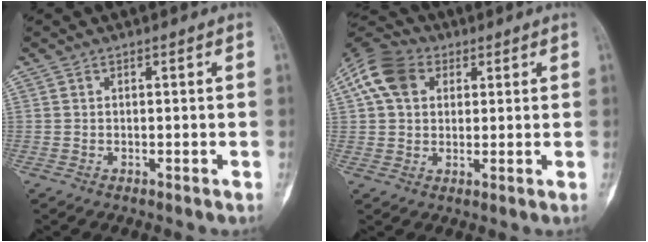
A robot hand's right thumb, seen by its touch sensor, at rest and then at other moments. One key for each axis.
{"total": 10.0, "fx": 3.8, "fy": 7.0, "fz": 6.2, "tx": -0.118, "ty": 0.015, "tz": 0.061}